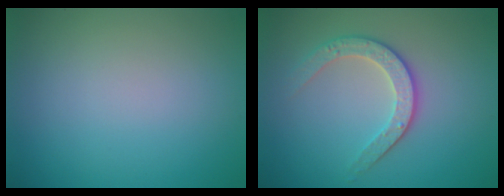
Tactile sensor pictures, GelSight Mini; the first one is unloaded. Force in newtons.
{"total": 2.9, "press": 2.7, "slide": 1.1}